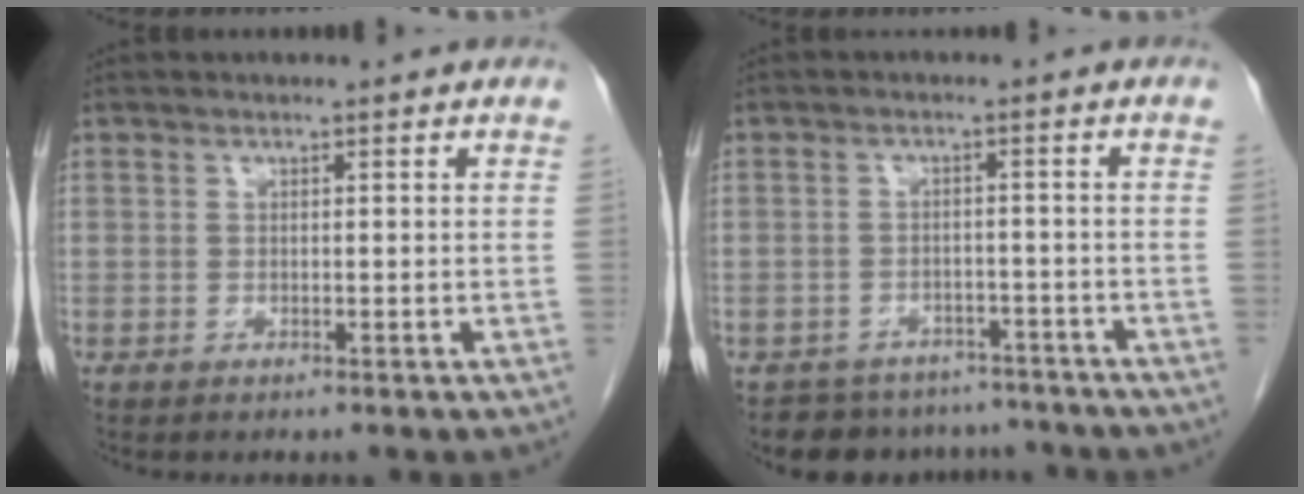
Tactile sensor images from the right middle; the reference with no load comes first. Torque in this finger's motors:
{"motor_torque": [0.10, -0.10, 0.00, 0.02]}